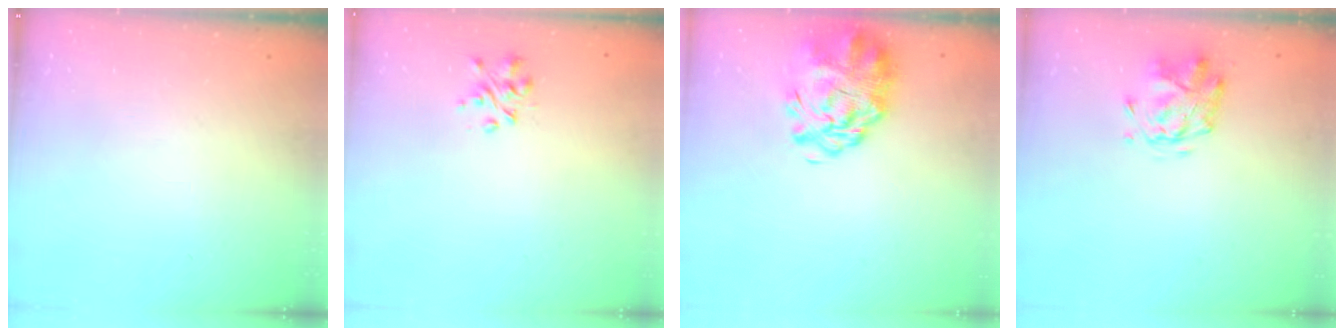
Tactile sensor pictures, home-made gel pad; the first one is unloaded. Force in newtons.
{"total": 2.9, "press": 2.9, "slide": 0.4}
{"total": 6.1, "press": 5.5, "slide": 2.7}
{"total": 2.8, "press": 2.4, "slide": 1.5}